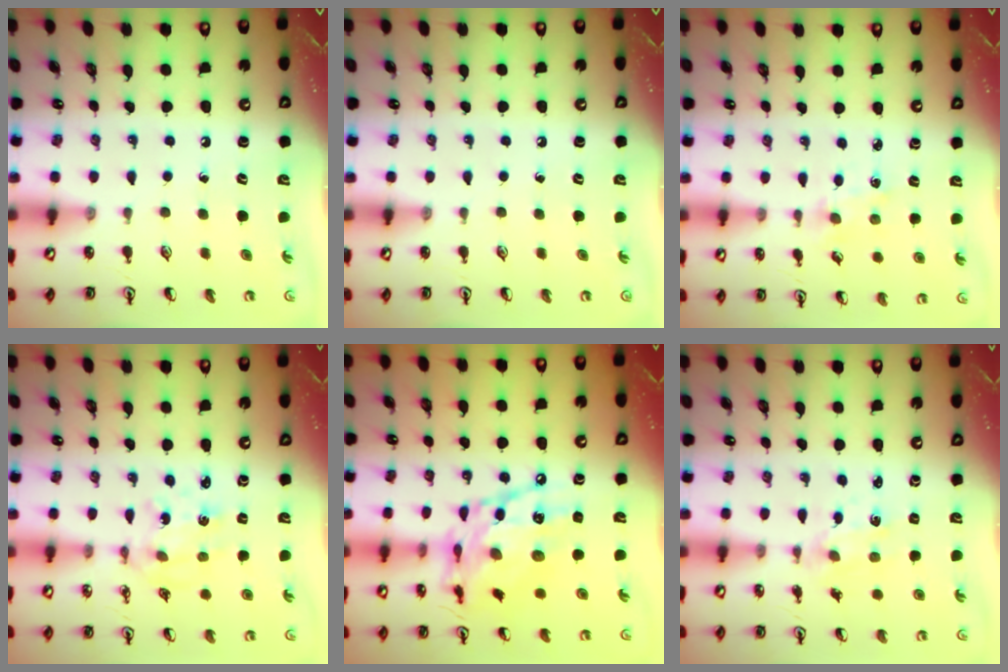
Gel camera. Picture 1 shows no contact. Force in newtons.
{"total": 0.0}
{"total": 1.9, "press": 1.9, "slide": 0.3}
{"total": 2.9, "press": 2.7, "slide": 1.0}
{"total": 17.1, "press": 17.1, "slide": 1.4}
{"total": 1.3, "press": 1.3, "slide": 0.3}